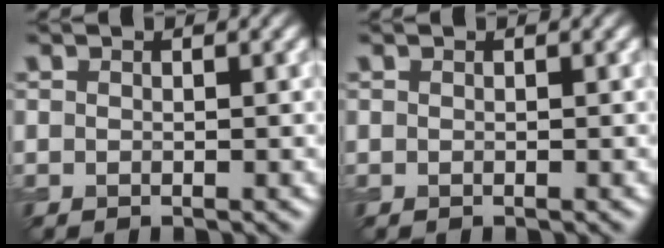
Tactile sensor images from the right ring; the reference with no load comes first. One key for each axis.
{"total": 0.0}